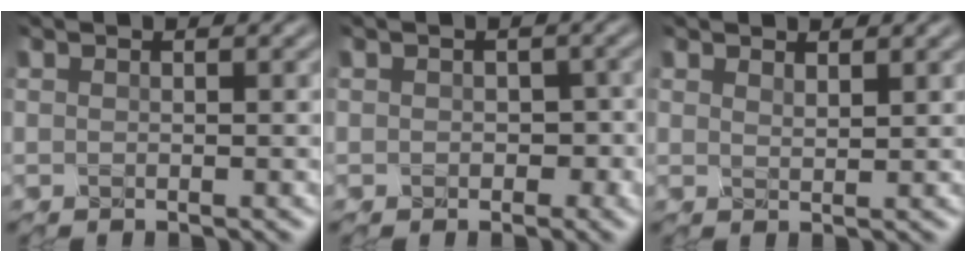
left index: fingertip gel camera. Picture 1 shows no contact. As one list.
[{"total": 2.5, "force": [-0.7, 2.0, 1.3], "torque": [-0.031, -0.001, -0.001]}, {"total": 1.6, "force": [1.2, 0.6, 0.9], "torque": [-0.022, -0.002, 0.021]}]